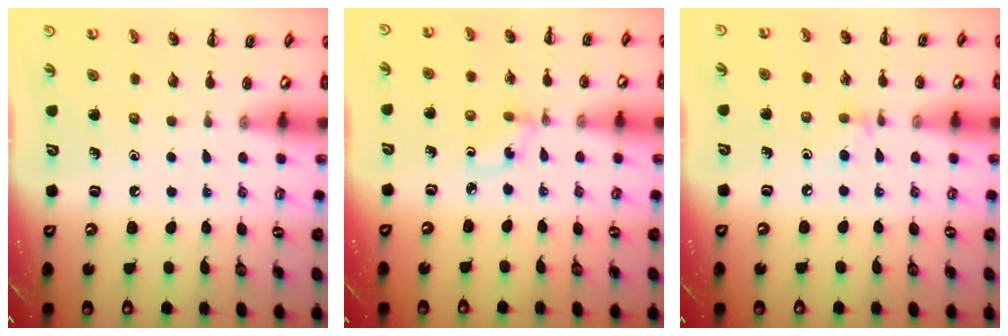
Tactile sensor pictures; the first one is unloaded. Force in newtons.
{"total": 1.5, "press": 1.3, "slide": 0.7}
{"total": 4.6, "press": 4.3, "slide": 1.7}